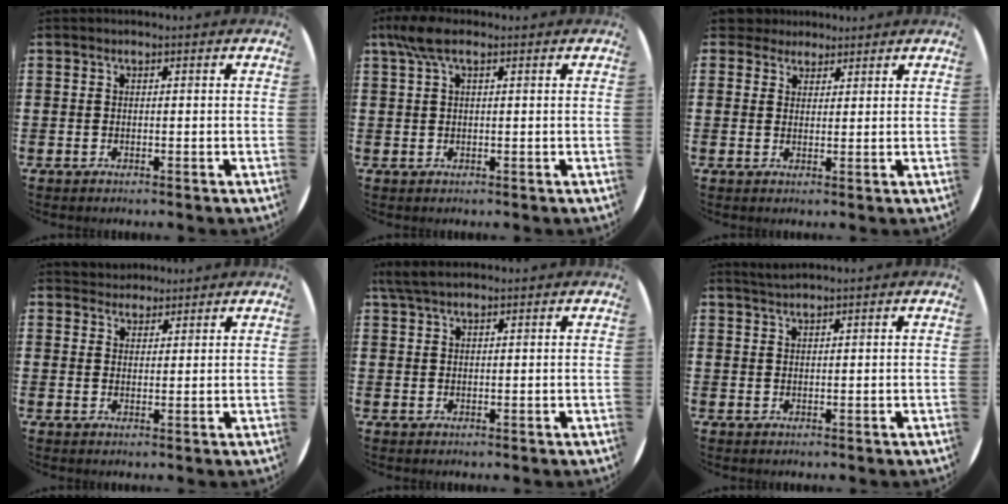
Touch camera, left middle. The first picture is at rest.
{"total": 3.6, "force": [1.8, 1.0, 2.9], "torque": [-0.061, 0.006, 0.032]}
{"total": 3.1, "force": [2.8, 1.4, 0.1], "torque": [-0.011, 0.003, 0.054]}
{"total": 2.6, "force": [2.4, 0.9, -0.2], "torque": [-0.002, -0.001, 0.047]}
{"total": 3.0, "force": [2.3, 0.8, 1.7], "torque": [-0.039, 0.007, 0.043]}
{"total": 1.3, "force": [1.2, -0.1, 0.3], "torque": [-0.007, 0.000, 0.024]}